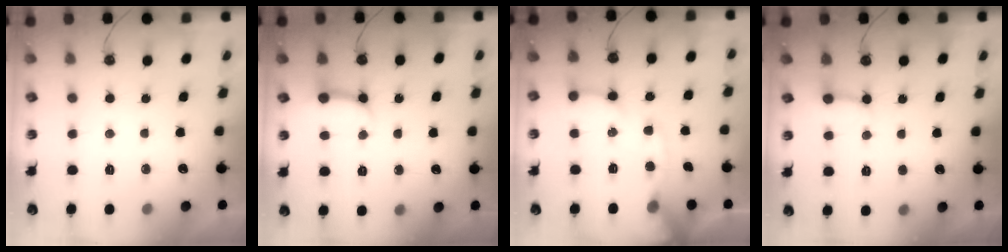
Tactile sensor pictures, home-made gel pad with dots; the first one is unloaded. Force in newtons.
{"total": 8.5, "press": 8.4, "slide": 1.1}
{"total": 14.4, "press": 14.3, "slide": 1.9}
{"total": 3.1, "press": 3.0, "slide": 0.4}